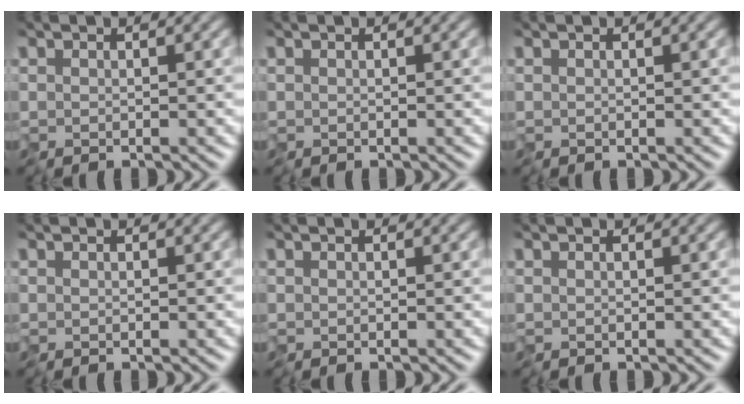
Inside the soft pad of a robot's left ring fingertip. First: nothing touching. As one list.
[{"total": 0.0}, {"total": 0.0}, {"total": 0.0}, {"total": 0.0}, {"total": 0.0}]